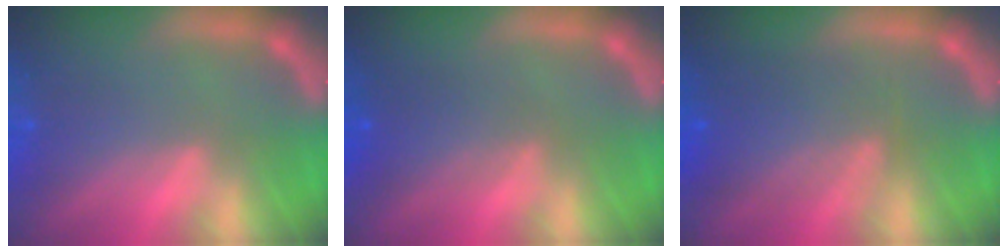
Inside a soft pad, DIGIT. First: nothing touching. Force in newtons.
{"total": 3.0}
{"total": 6.1}